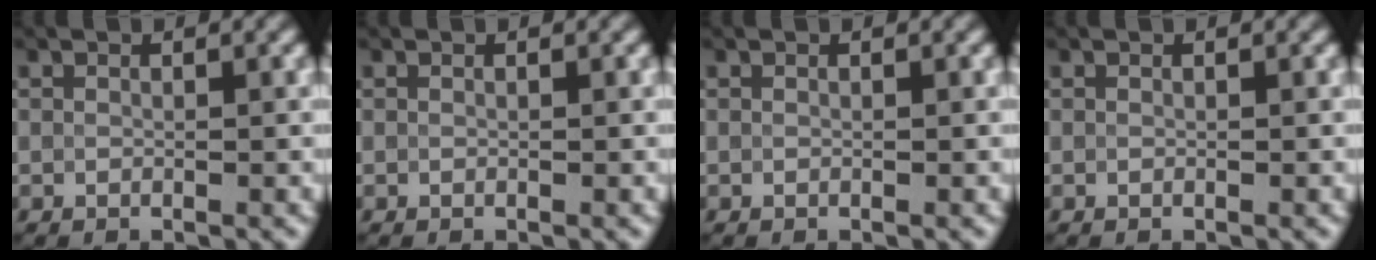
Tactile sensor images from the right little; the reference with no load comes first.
{"total": 0.0}
{"total": 0.0}
{"total": 0.0}